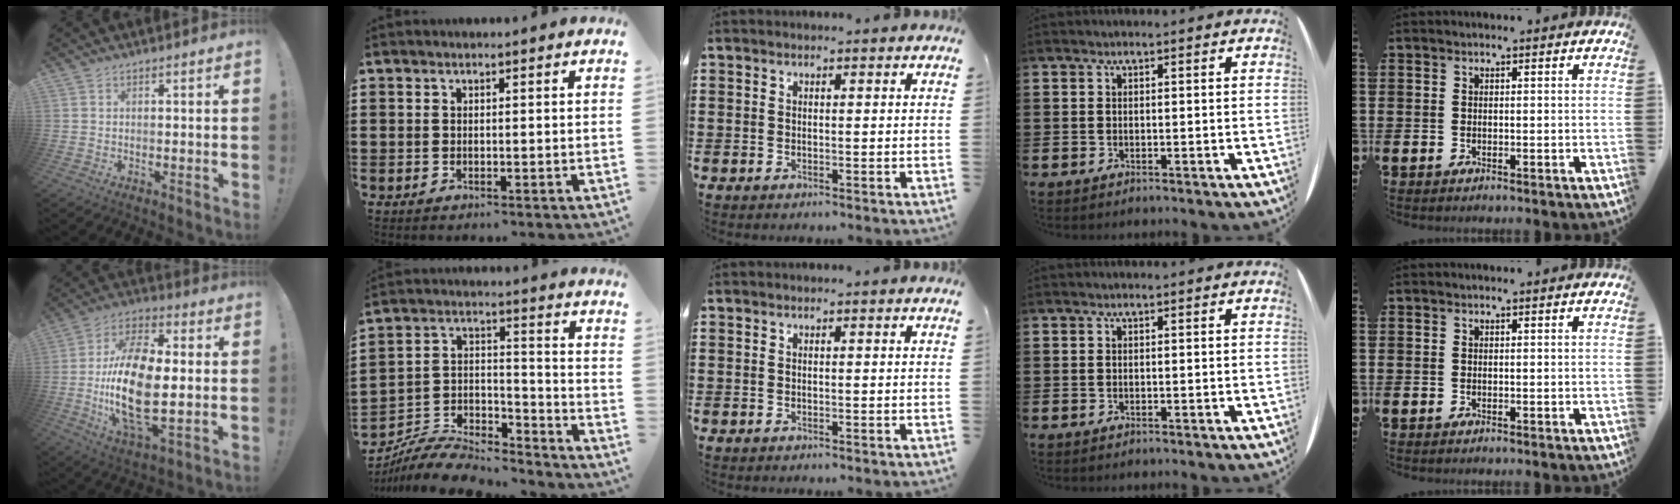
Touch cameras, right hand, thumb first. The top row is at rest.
{"thumb": {"total": 22.1, "force": [-1.6, 10.7, 19.3], "torque": [-0.390, -0.008, -0.030]}, "index": {"total": 8.2, "force": [-7.9, 1.6, 1.5], "torque": [-0.029, 0.014, -0.156]}}